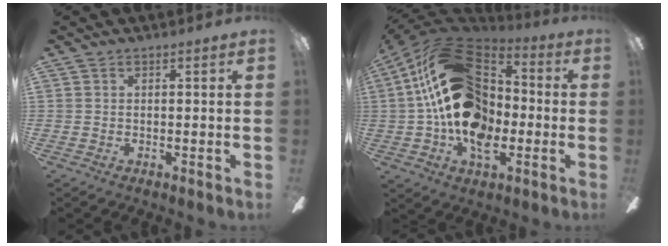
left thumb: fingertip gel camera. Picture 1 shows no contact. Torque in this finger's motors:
{"motor_torque": [2.31, 2.70, 2.77, 0.00, 0.63]}